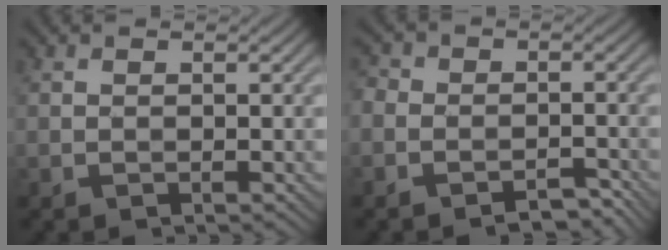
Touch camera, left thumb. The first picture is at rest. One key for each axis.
{"total": 5.4, "fx": -3.6, "fy": 3.6, "fz": 1.8, "tx": -0.012, "ty": 0.006, "tz": -0.064}